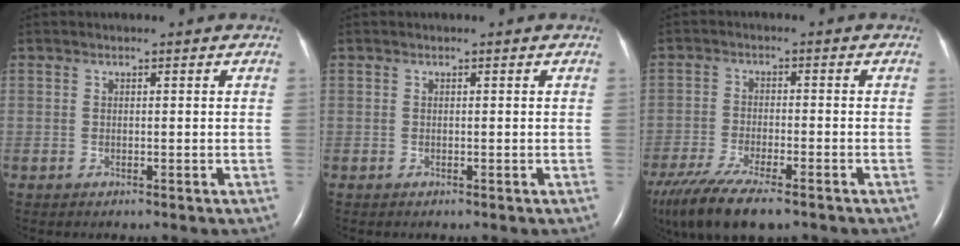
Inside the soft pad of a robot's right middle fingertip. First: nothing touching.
{"total": 0.0}
{"total": 14.4, "force": [-10.7, 3.5, 9.0], "torque": [-0.195, -0.035, -0.177]}